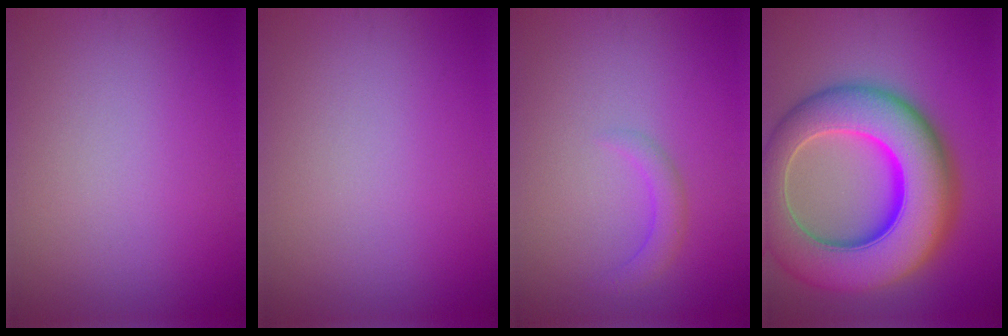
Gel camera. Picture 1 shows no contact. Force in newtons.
{"total": 0.0}
{"total": 1.6, "press": 1.6, "slide": 0.2}
{"total": 13.9, "press": 13.8, "slide": 0.5}